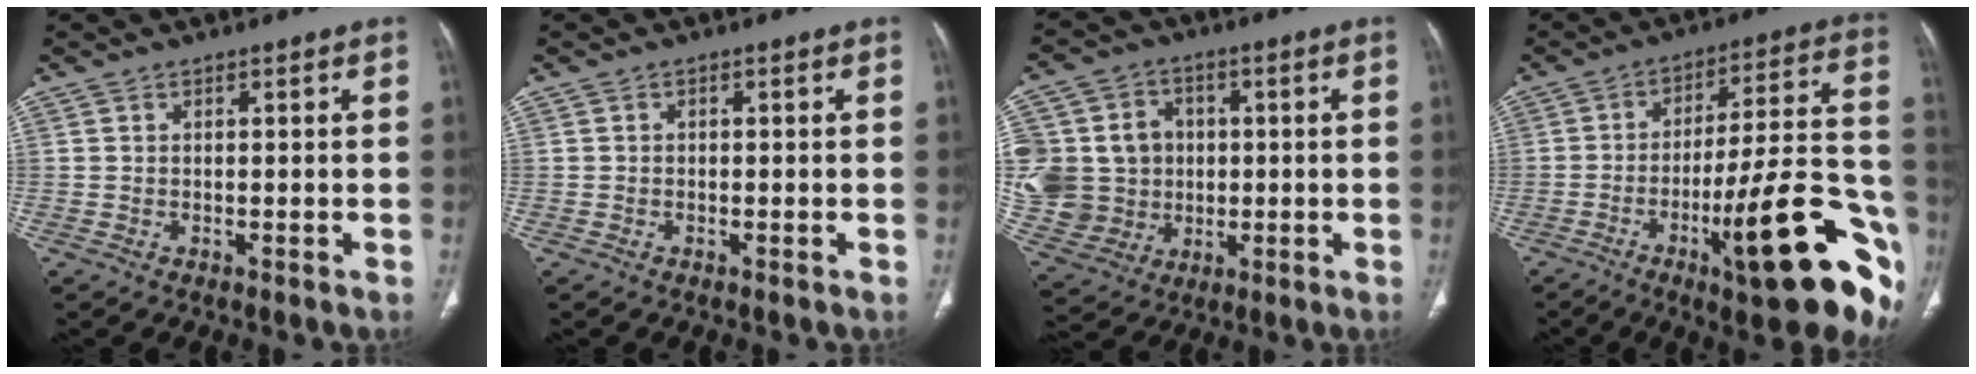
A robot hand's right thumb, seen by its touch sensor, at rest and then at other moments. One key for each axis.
{"total": 0.0}
{"total": 20.8, "fx": 0.8, "fy": 18.6, "fz": 9.4, "tx": -0.201, "ty": 0.031, "tz": 0.035}
{"total": 24.9, "fx": -10.7, "fy": 5.5, "fz": 21.8, "tx": -0.254, "ty": 0.058, "tz": -0.152}